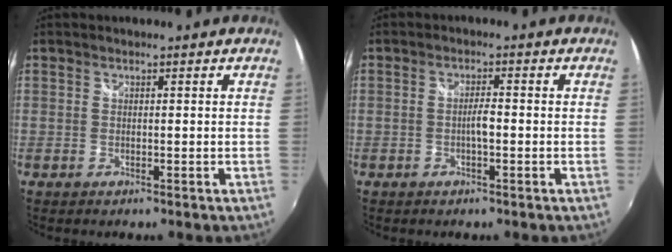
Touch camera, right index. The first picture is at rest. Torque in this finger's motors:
{"motor_torque": [0.01, -0.04, 0.23, 0.04]}